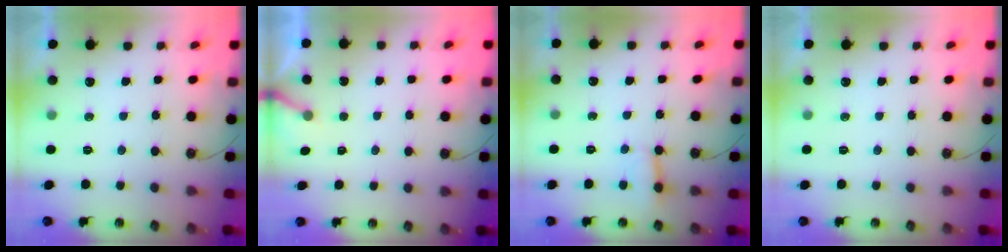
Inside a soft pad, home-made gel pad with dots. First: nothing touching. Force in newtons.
{"total": 2.7, "press": 2.7, "slide": 0.2}
{"total": 3.3, "press": 3.3, "slide": 0.2}
{"total": 0.0}